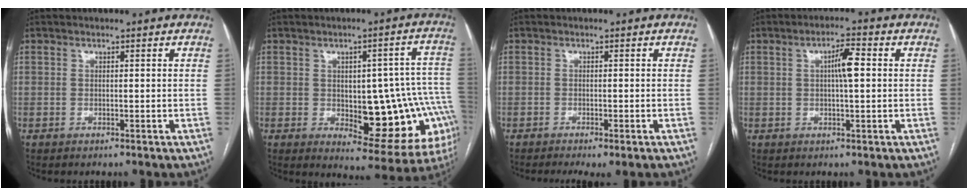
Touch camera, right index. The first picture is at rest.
{"total": 17.3, "force": [-2.7, 7.1, 15.5], "torque": [-0.121, 0.029, -0.011]}
{"total": 3.7, "force": [-2.7, 0.5, 2.5], "torque": [-0.038, -0.011, -0.040]}
{"total": 4.2, "force": [0.6, 0.6, 4.1], "torque": [-0.074, 0.008, 0.008]}